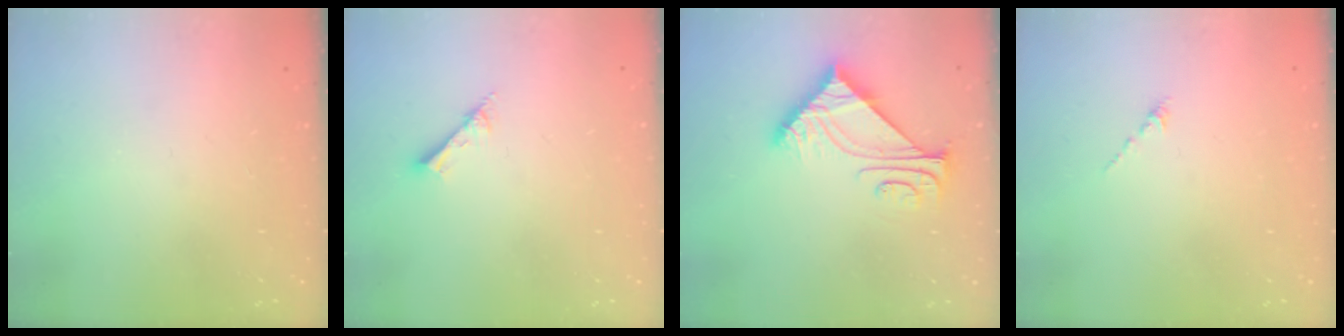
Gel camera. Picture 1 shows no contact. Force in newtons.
{"total": 2.8, "press": 2.7, "slide": 0.4}
{"total": 7.7, "press": 7.6, "slide": 1.0}
{"total": 0.0}